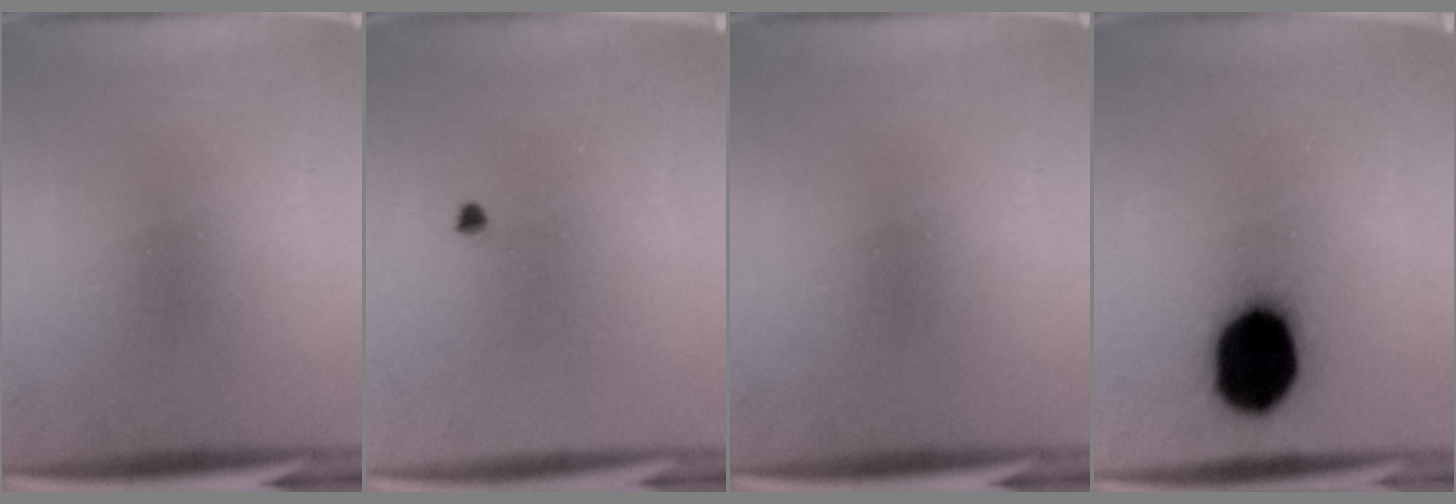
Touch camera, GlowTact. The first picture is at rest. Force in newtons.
{"total": 0.7}
{"total": 0.0}
{"total": 18.9}